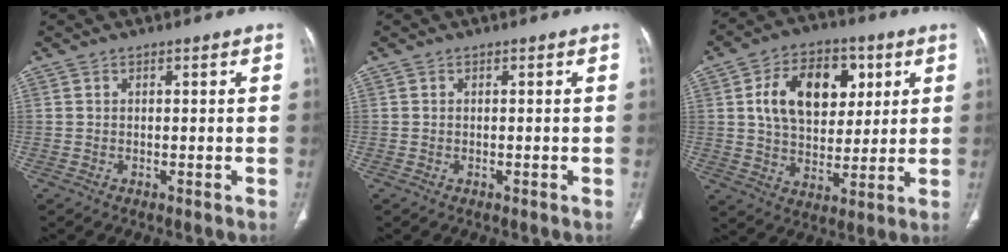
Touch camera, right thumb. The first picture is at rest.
{"total": 0.0}
{"total": 16.5, "force": [4.8, 10.9, 11.4], "torque": [-0.149, -0.004, 0.082]}